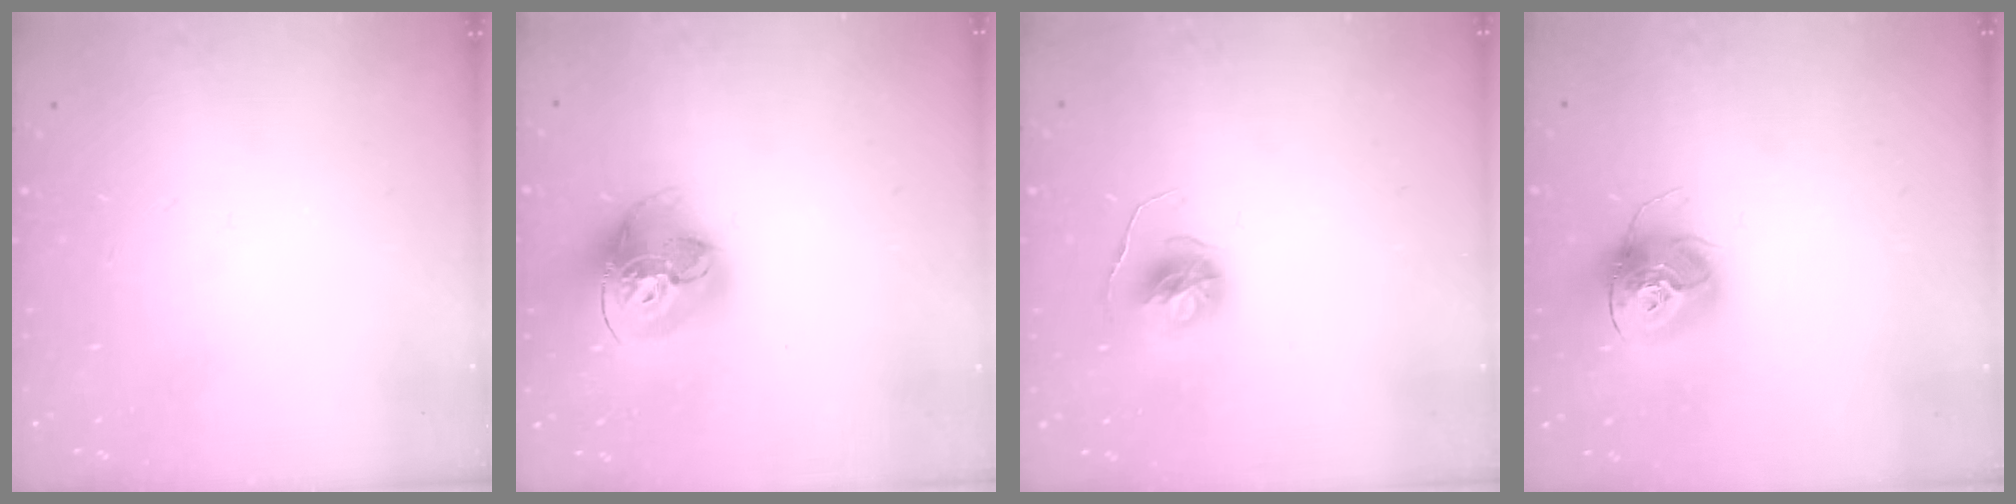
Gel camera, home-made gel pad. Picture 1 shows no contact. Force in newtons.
{"total": 18.0, "press": 17.9, "slide": 1.9}
{"total": 6.4, "press": 6.4, "slide": 0.6}
{"total": 14.6, "press": 14.5, "slide": 1.4}